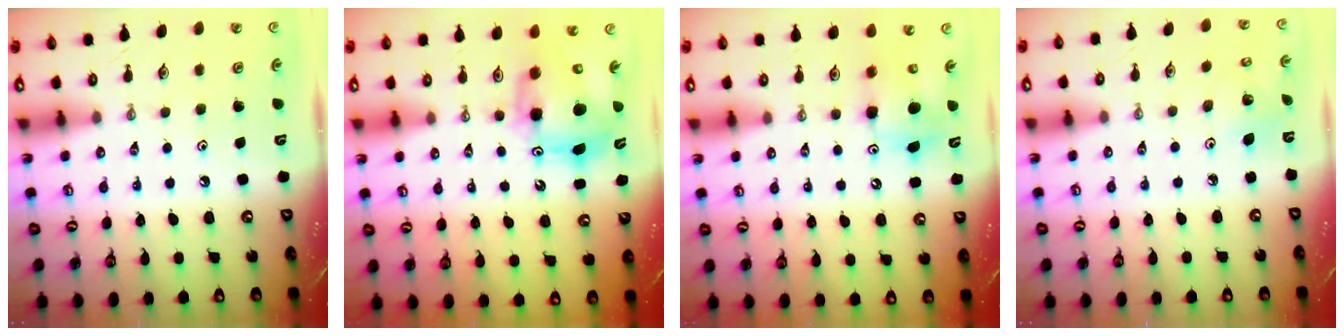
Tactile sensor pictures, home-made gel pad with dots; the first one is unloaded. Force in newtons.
{"total": 10.8, "press": 10.8, "slide": 0.9}
{"total": 9.6, "press": 9.6, "slide": 0.4}
{"total": 2.9, "press": 2.9, "slide": 0.2}